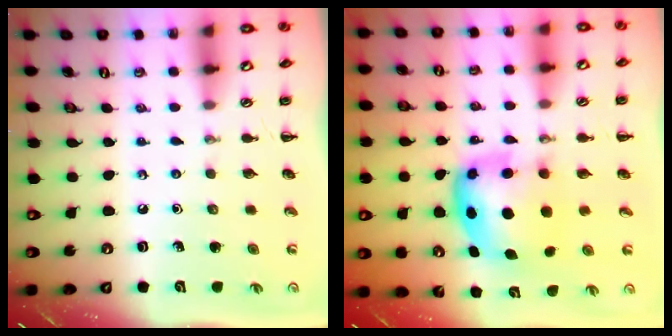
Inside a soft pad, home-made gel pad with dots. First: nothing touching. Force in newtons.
{"total": 7.0, "press": 6.8, "slide": 1.6}